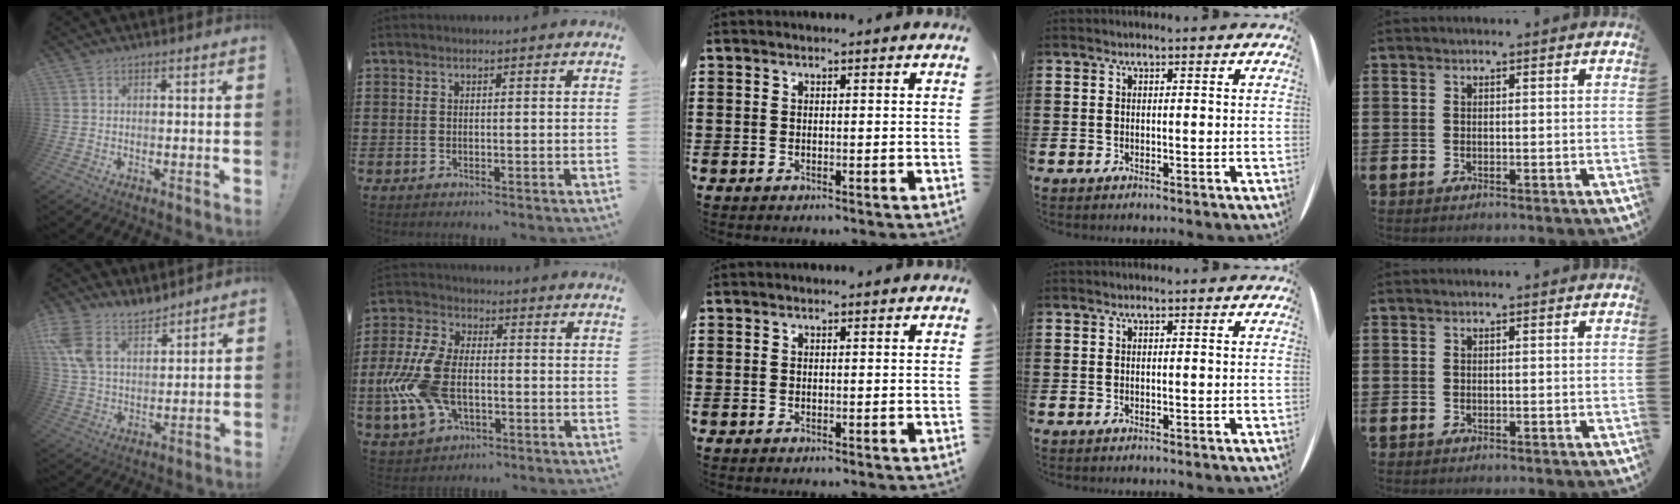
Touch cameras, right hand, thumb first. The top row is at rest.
{"thumb": {"total": 12.8, "force": [9.1, 7.0, 5.6], "torque": [-0.115, -0.045, 0.181]}, "index": {"total": 11.5, "force": [-2.2, 6.8, 9.0], "torque": [-0.227, -0.007, -0.043]}}